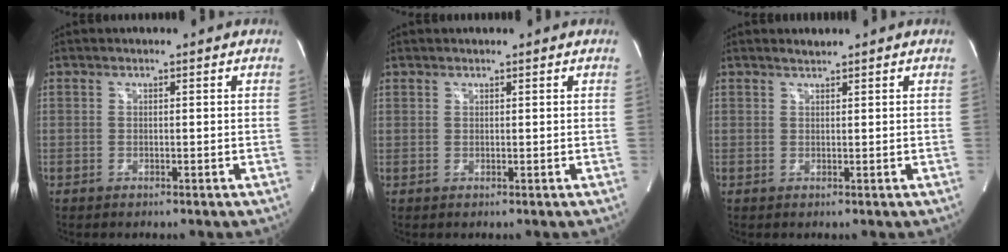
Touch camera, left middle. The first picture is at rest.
{"total": 0.7, "force": [0.5, 0.4, 0.0], "torque": [0.002, 0.003, 0.007]}
{"total": 0.6, "force": [0.5, -0.1, 0.1], "torque": [-0.009, 0.001, 0.013]}